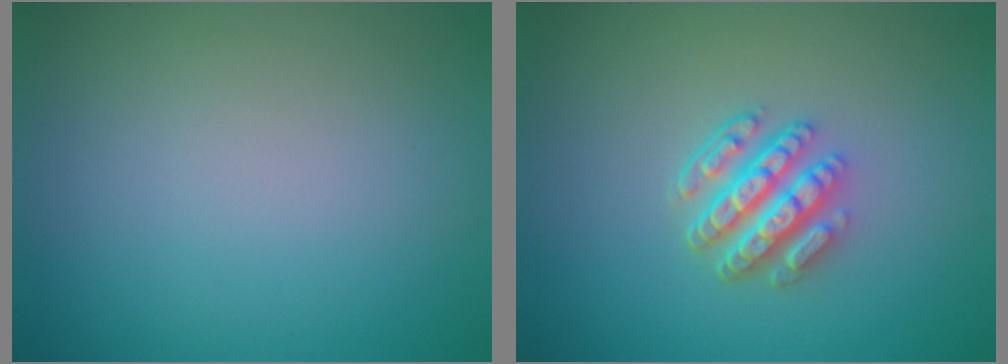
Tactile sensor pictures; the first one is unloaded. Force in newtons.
{"total": 4.6, "press": 3.4, "slide": 3.0}